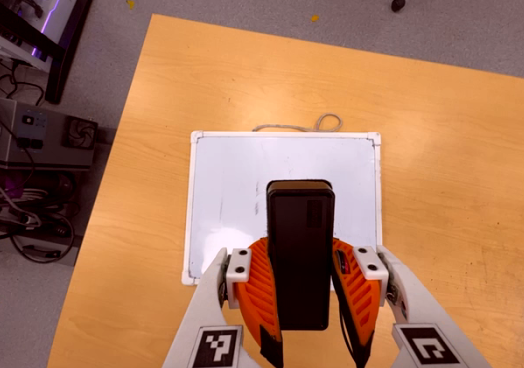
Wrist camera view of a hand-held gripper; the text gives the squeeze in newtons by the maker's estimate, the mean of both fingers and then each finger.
{"total": 8.5, "left": 7.1, "right": 10.0}